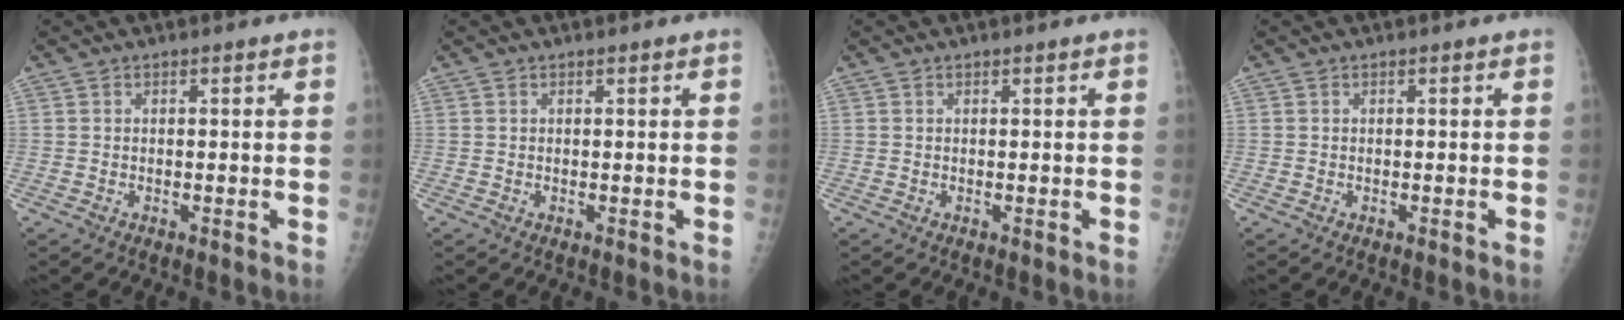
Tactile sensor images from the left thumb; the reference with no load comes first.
{"total": 0.0}
{"total": 0.0}
{"total": 0.0}